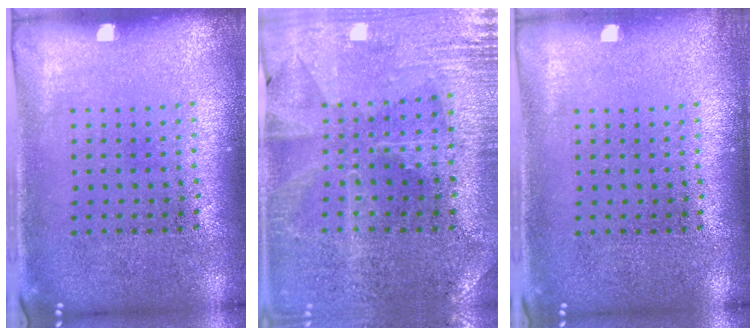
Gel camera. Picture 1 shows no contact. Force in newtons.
{"total": 1.0, "press": 1.0, "slide": 0.3}
{"total": 0.5, "press": 0.5, "slide": 0.1}